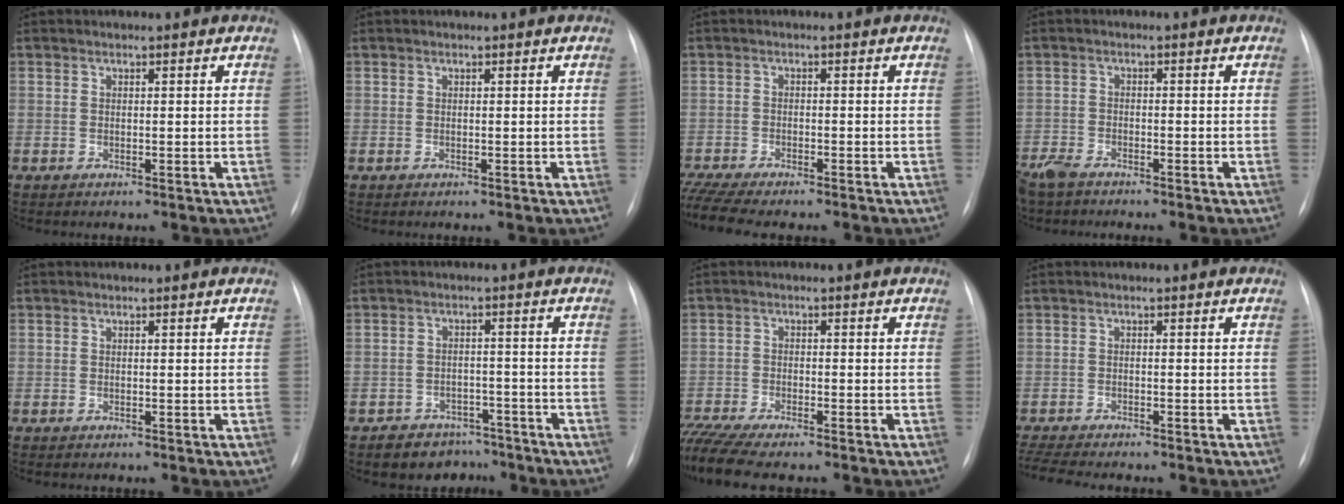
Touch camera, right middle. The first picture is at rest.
{"total": 0.0}
{"total": 8.9, "force": [-7.8, 1.1, 4.3], "torque": [-0.074, -0.008, -0.123]}
{"total": 4.7, "force": [-4.1, 1.1, 1.9], "torque": [-0.040, -0.013, -0.082]}
{"total": 0.5, "force": [-0.4, 0.1, 0.3], "torque": [-0.008, -0.002, -0.005]}
{"total": 6.6, "force": [-5.3, 3.9, 0.4], "torque": [0.007, 0.016, -0.076]}
{"total": 10.0, "force": [-8.7, 1.0, 4.8], "torque": [-0.084, -0.014, -0.141]}
{"total": 8.8, "force": [-7.8, 1.2, 3.9], "torque": [-0.066, -0.010, -0.119]}